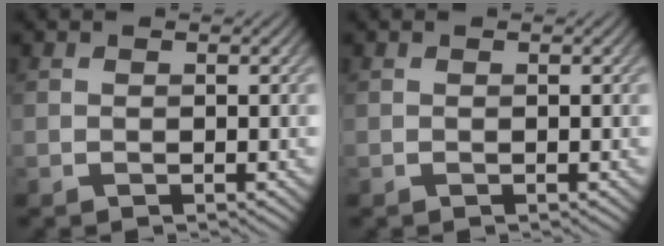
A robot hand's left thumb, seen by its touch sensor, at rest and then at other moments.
{"total": 0.0}